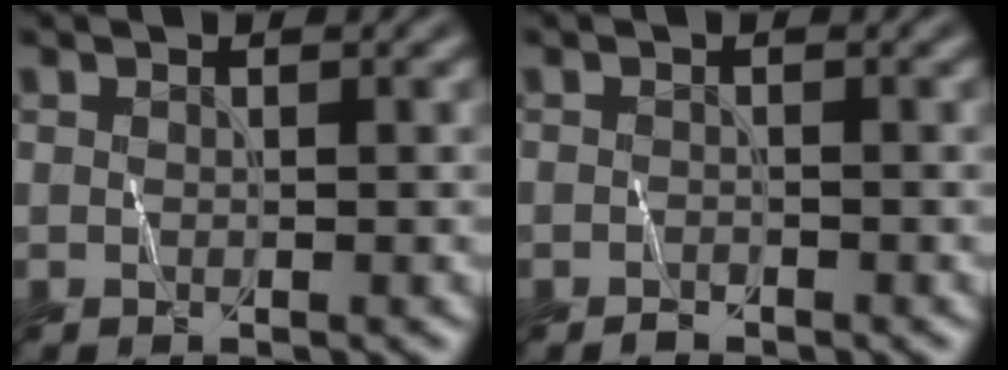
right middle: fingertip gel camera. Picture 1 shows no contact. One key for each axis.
{"total": 0.7, "fx": -0.6, "fy": 0.3, "fz": 0.1, "tx": 0.000, "ty": -0.001, "tz": -0.011}